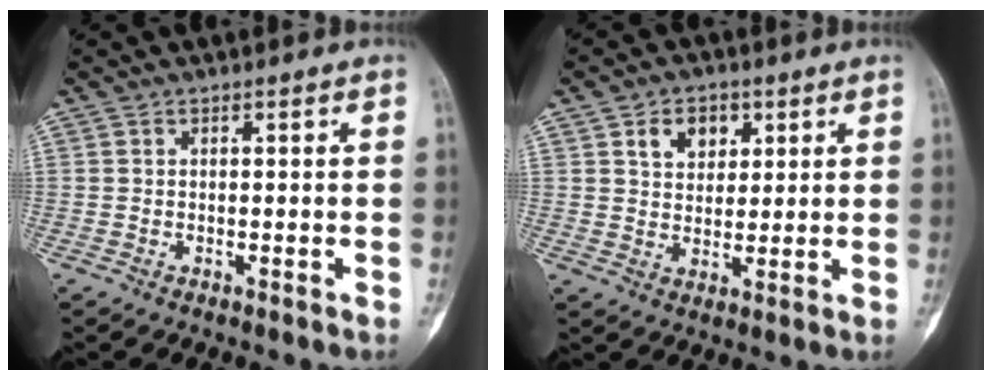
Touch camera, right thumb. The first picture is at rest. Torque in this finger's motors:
{"motor_torque": [-0.07, 0.09, 0.06, 0.01, 0.03]}